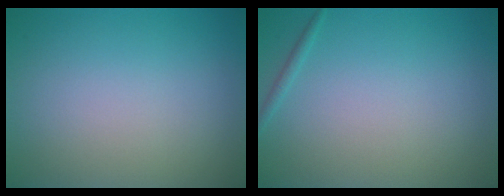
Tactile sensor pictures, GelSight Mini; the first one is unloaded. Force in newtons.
{"total": 0.6, "press": 0.6, "slide": 0.1}